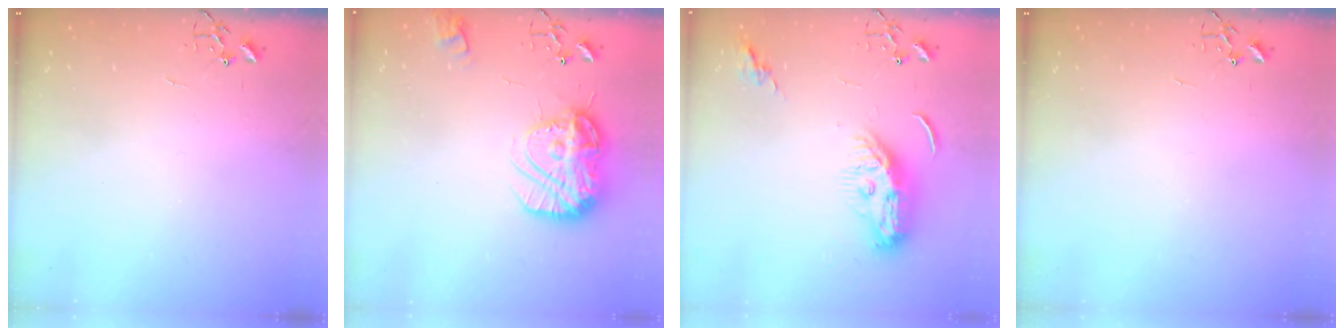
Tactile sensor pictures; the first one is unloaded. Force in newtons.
{"total": 15.4, "press": 15.4, "slide": 1.3}
{"total": 10.2, "press": 10.1, "slide": 1.0}
{"total": 0.0}